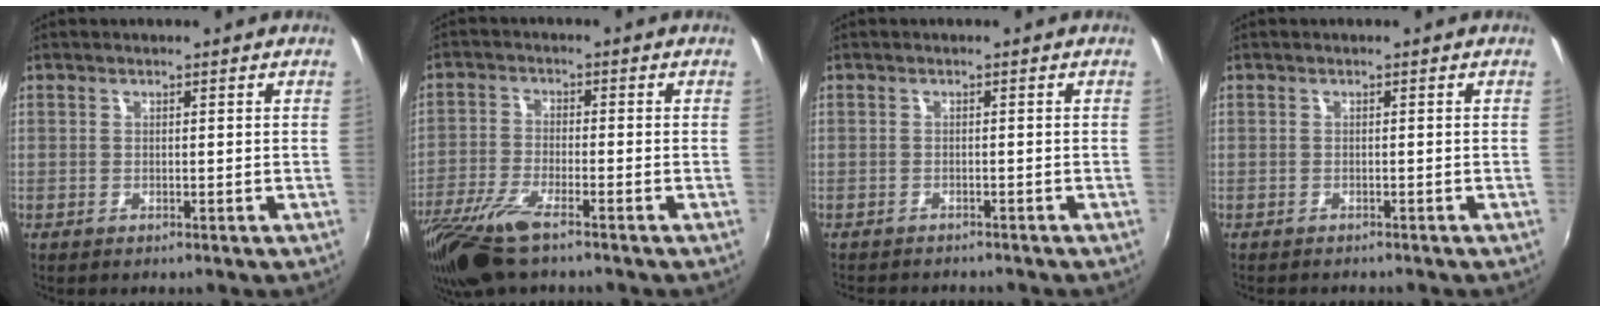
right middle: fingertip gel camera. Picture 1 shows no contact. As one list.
[{"total": 11.0, "force": [-8.1, 2.3, 7.1], "torque": [-0.164, -0.038, -0.159]}, {"total": 3.7, "force": [-3.5, 0.7, 1.1], "torque": [-0.031, -0.013, -0.053]}, {"total": 1.7, "force": [-1.6, 0.2, 0.5], "torque": [-0.015, -0.009, -0.023]}]